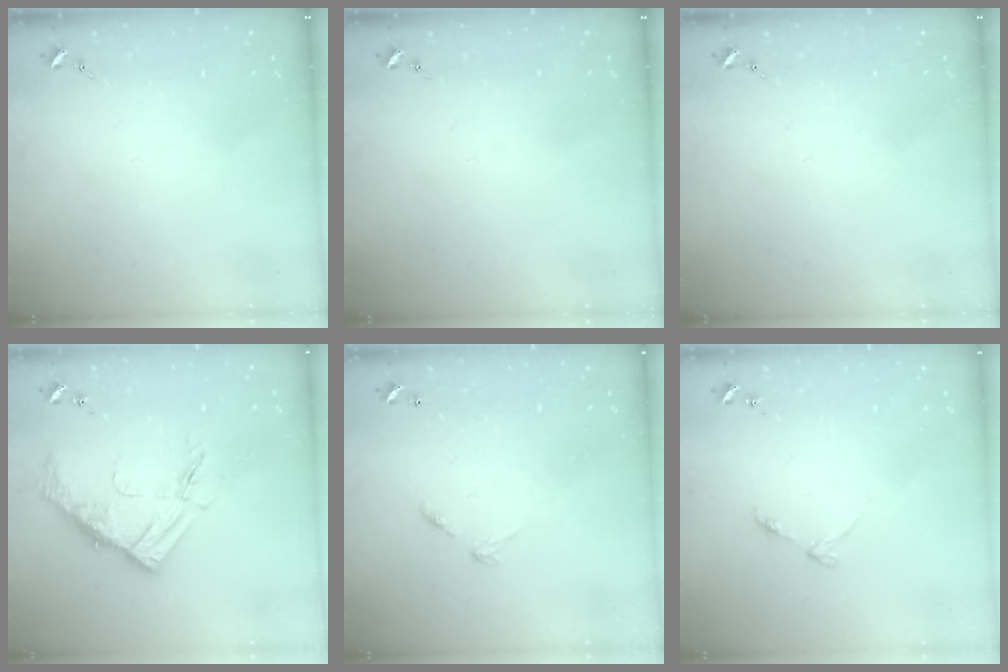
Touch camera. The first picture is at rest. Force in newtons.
{"total": 0.0}
{"total": 0.0}
{"total": 14.1, "press": 14.0, "slide": 1.1}
{"total": 6.0, "press": 6.0, "slide": 0.5}
{"total": 3.6, "press": 3.5, "slide": 0.4}